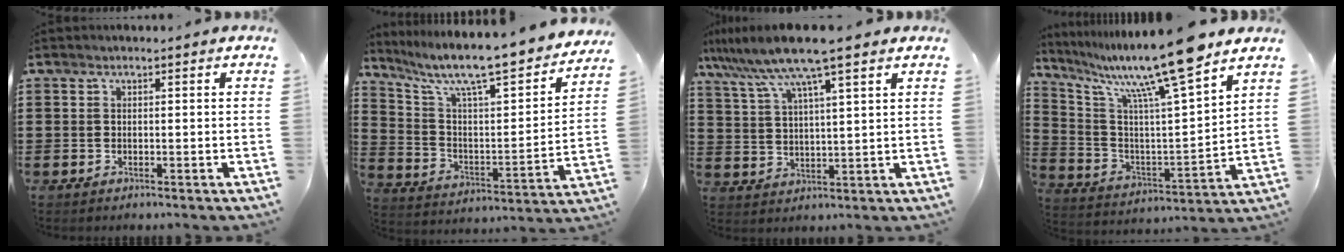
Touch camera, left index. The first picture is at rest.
{"total": 9.3, "force": [7.9, 1.1, 4.9], "torque": [-0.122, -0.067, 0.125]}
{"total": 9.9, "force": [7.6, 0.0, 6.3], "torque": [-0.143, -0.029, 0.130]}
{"total": 14.8, "force": [11.4, -0.1, 9.5], "torque": [-0.199, -0.068, 0.179]}